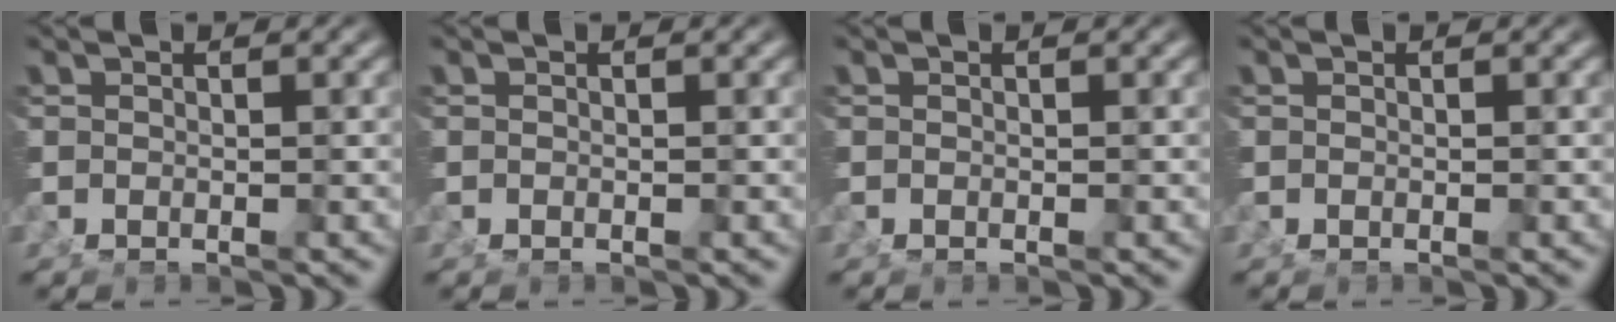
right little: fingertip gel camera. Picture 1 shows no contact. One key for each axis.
{"total": 0.0}
{"total": 0.0}
{"total": 0.0}